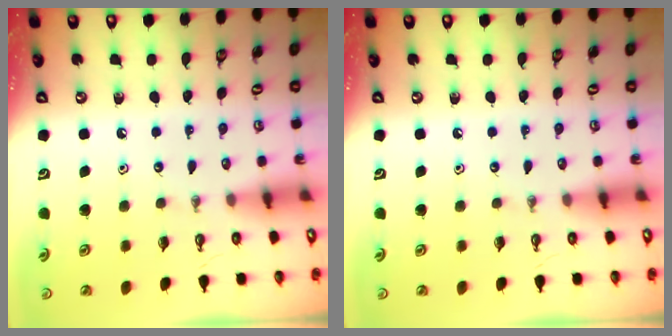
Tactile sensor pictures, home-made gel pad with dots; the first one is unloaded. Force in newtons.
{"total": 0.0}